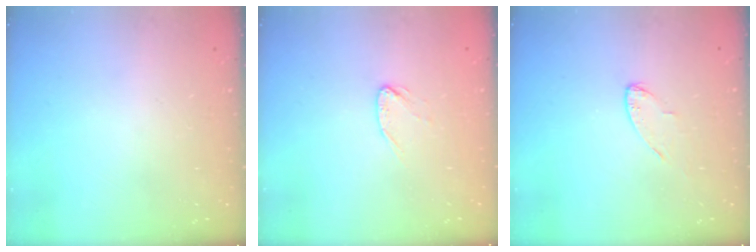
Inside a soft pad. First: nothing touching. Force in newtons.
{"total": 4.8, "press": 4.7, "slide": 0.5}
{"total": 3.6, "press": 3.6, "slide": 0.4}